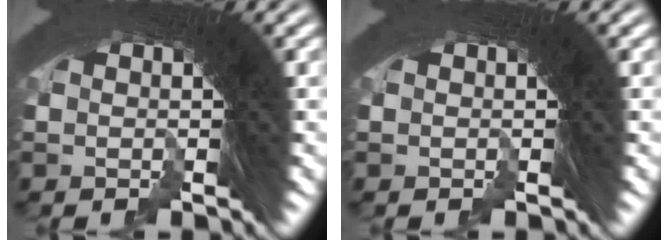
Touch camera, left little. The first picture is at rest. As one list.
[{"total": 0.0}]